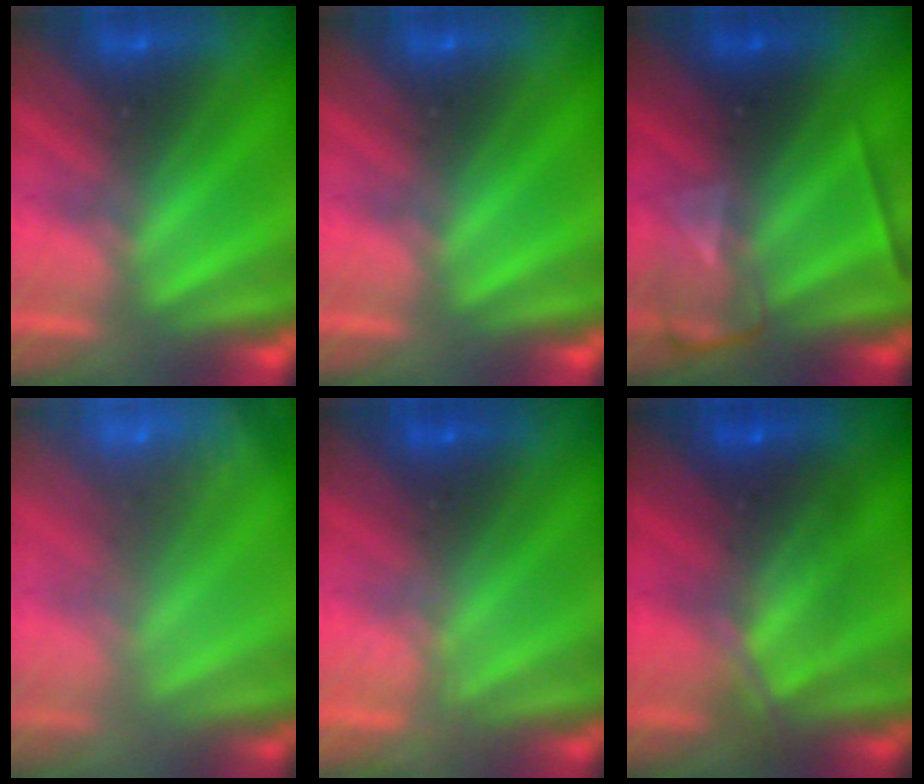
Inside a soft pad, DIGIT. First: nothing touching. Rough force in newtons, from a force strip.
{"total": 0.0}
{"total": 2.1}
{"total": 6.0}
{"total": 1.2}
{"total": 7.0}